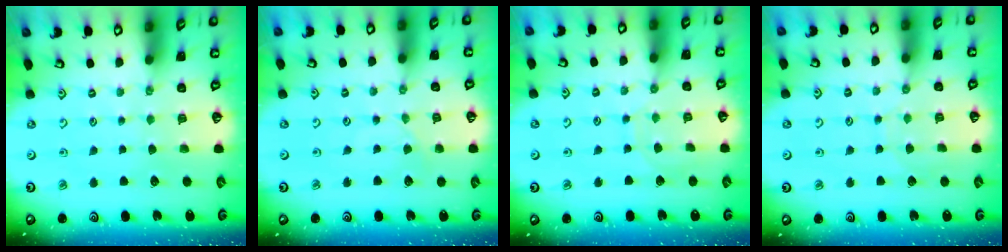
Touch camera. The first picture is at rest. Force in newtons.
{"total": 1.8, "press": 1.7, "slide": 0.4}
{"total": 6.3, "press": 6.3, "slide": 0.3}
{"total": 5.6, "press": 5.6, "slide": 0.5}